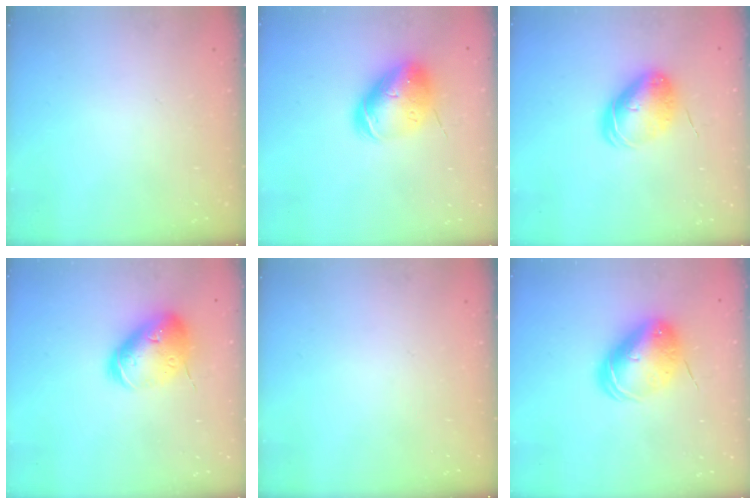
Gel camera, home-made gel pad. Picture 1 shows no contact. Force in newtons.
{"total": 11.9, "press": 11.7, "slide": 2.1}
{"total": 9.1, "press": 9.0, "slide": 1.1}
{"total": 17.8, "press": 17.5, "slide": 2.9}
{"total": 0.0}
{"total": 11.2, "press": 11.1, "slide": 2.0}